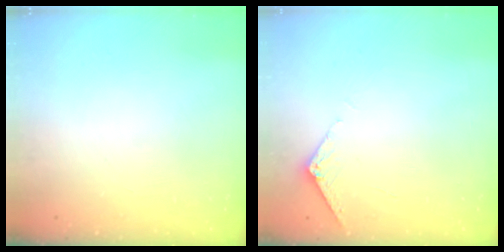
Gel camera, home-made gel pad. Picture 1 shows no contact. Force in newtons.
{"total": 2.9, "press": 2.9, "slide": 0.3}